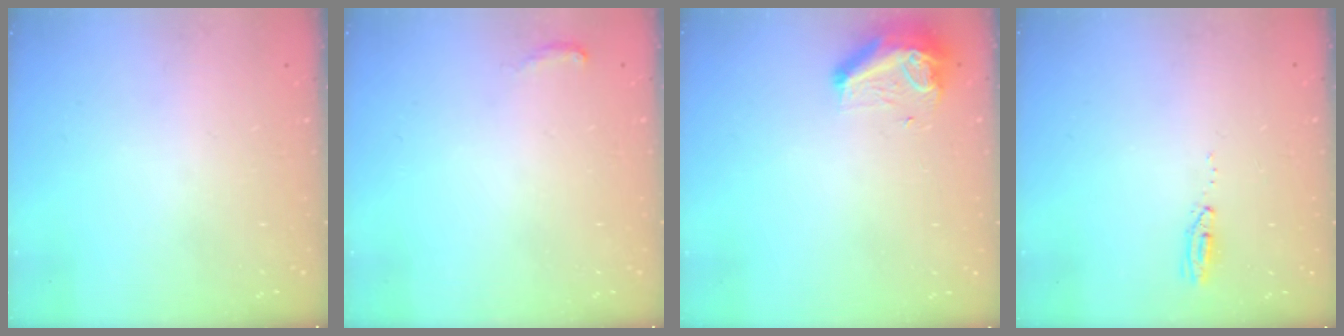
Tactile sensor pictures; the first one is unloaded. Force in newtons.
{"total": 3.6, "press": 3.3, "slide": 1.4}
{"total": 8.8, "press": 8.6, "slide": 1.7}
{"total": 4.0, "press": 3.8, "slide": 1.2}